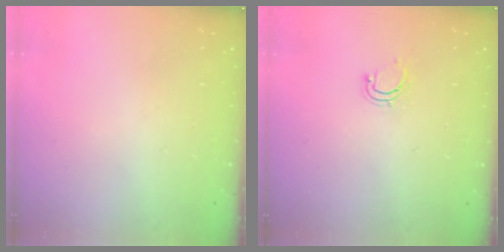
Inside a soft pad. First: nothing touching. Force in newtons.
{"total": 4.2, "press": 4.1, "slide": 0.8}